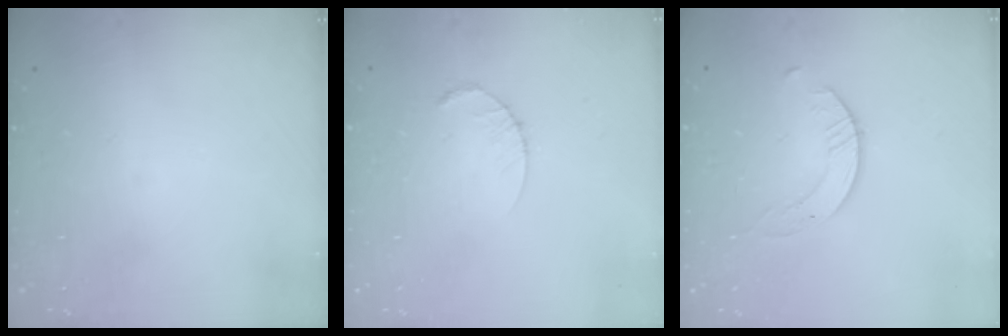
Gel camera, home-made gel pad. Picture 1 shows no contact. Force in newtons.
{"total": 2.6, "press": 2.6, "slide": 0.4}
{"total": 1.7, "press": 1.7, "slide": 0.2}